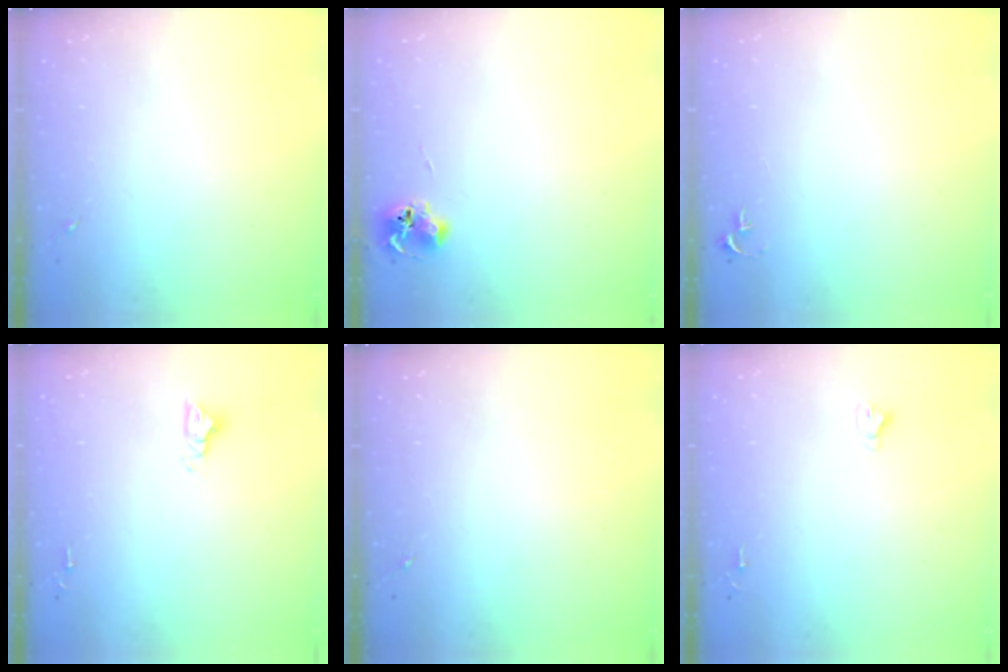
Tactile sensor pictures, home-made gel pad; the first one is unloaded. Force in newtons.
{"total": 6.8, "press": 6.8, "slide": 0.9}
{"total": 2.7, "press": 2.7, "slide": 0.3}
{"total": 4.8, "press": 4.8, "slide": 0.4}
{"total": 0.0}
{"total": 2.7, "press": 2.7, "slide": 0.2}